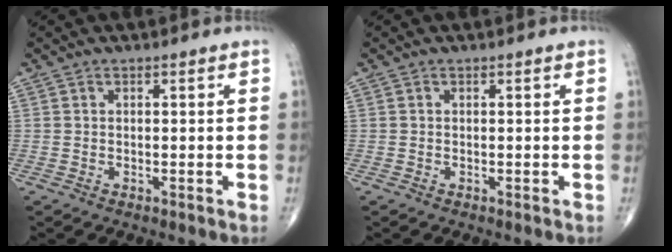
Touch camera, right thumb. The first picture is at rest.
{"total": 0.0}